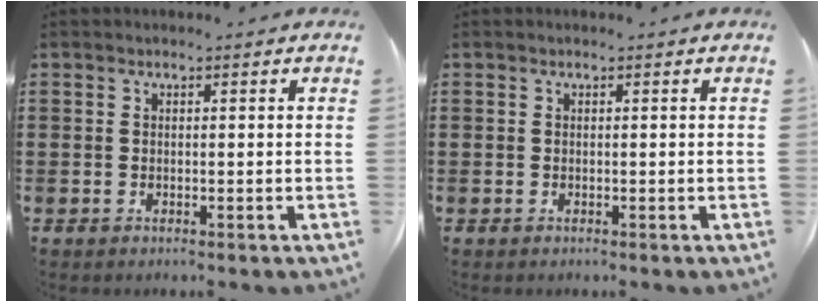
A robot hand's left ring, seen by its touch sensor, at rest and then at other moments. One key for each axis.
{"total": 0.0}